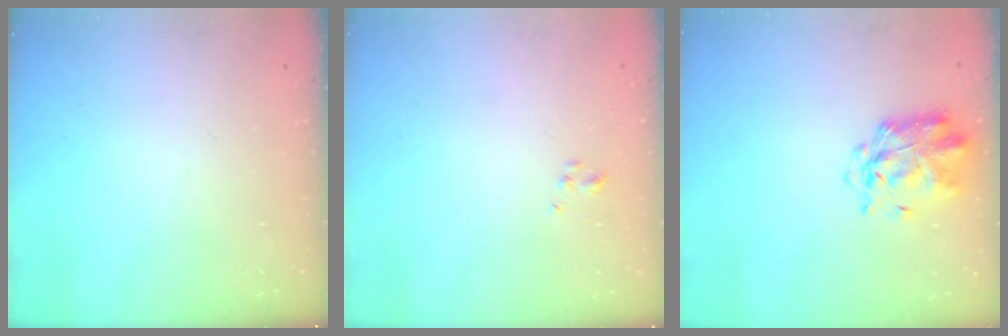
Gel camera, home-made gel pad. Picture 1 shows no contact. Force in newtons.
{"total": 0.9, "press": 0.8, "slide": 0.3}
{"total": 2.9, "press": 2.8, "slide": 0.8}